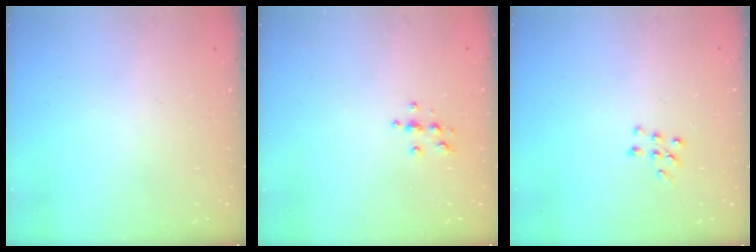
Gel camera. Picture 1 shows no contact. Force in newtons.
{"total": 3.6, "press": 3.6, "slide": 0.4}
{"total": 5.6, "press": 5.6, "slide": 0.8}